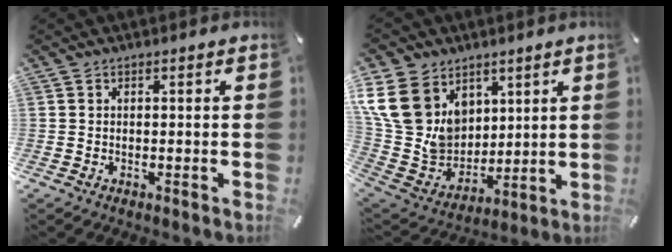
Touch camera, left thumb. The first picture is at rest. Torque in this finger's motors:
{"motor_torque": [2.18, 2.22, 1.33, -1.44, 0.62]}